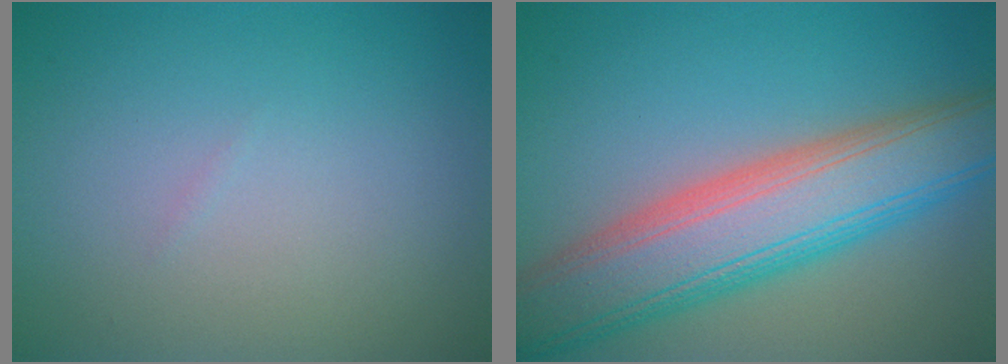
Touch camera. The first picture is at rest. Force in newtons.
{"total": 9.9, "press": 9.9, "slide": 0.4}